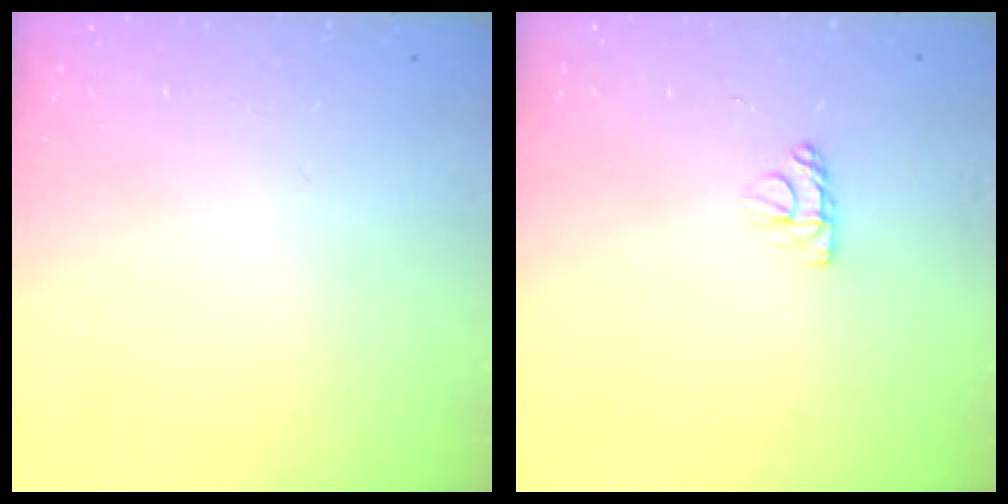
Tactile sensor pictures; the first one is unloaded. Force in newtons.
{"total": 4.9, "press": 4.9, "slide": 0.3}